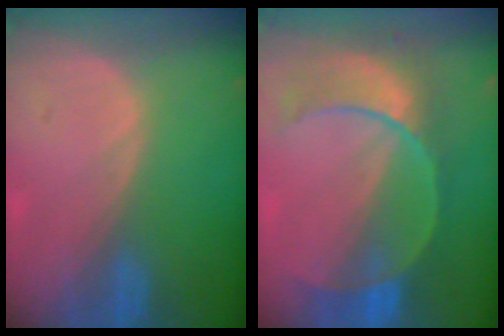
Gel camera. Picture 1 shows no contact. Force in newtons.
{"total": 9.4, "press": 8.5, "slide": 4.0}